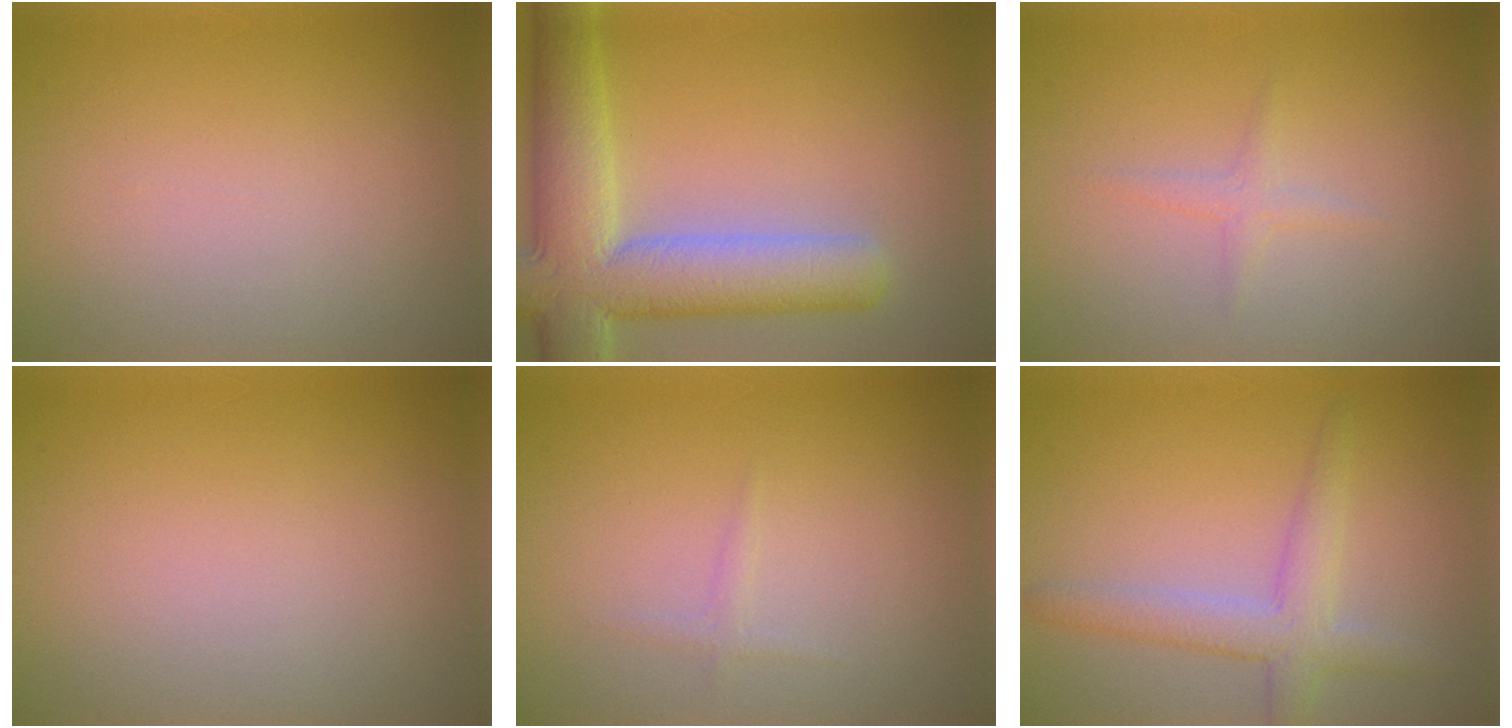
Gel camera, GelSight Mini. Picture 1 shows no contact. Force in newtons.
{"total": 9.7, "press": 9.7, "slide": 0.9}
{"total": 1.1, "press": 1.1, "slide": 0.0}
{"total": 0.0}
{"total": 0.7, "press": 0.7, "slide": 0.0}
{"total": 3.5, "press": 3.5, "slide": 0.1}